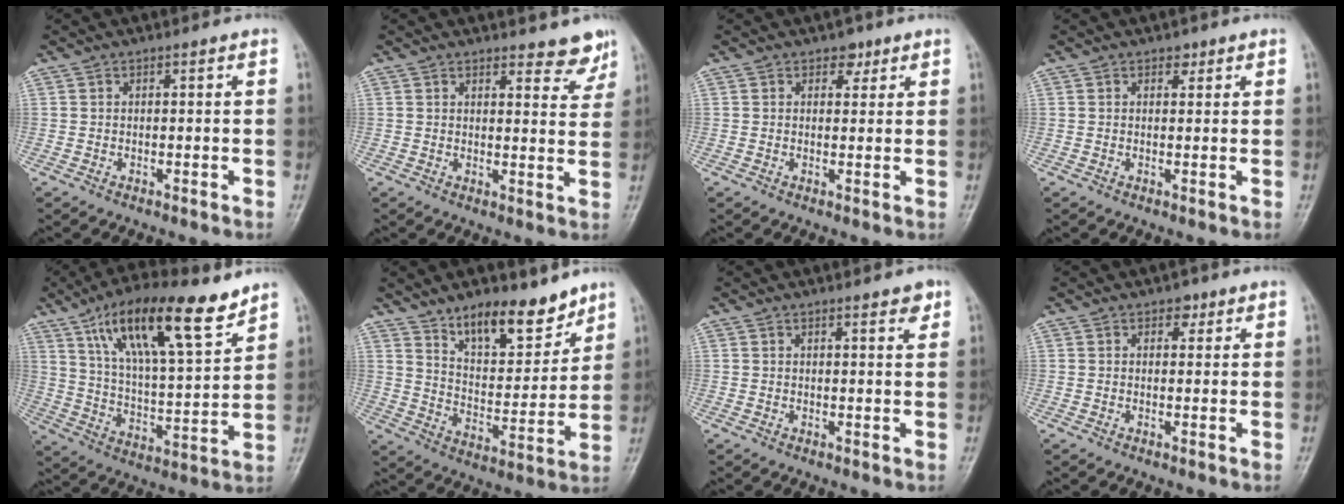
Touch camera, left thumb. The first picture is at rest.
{"total": 5.6, "force": [4.9, 2.0, 1.7], "torque": [0.007, -0.034, 0.051]}
{"total": 2.4, "force": [1.5, 1.6, 0.9], "torque": [0.006, -0.006, 0.017]}
{"total": 1.4, "force": [0.9, 0.9, 0.5], "torque": [0.003, -0.004, 0.010]}
{"total": 20.2, "force": [12.2, 6.3, 14.8], "torque": [-0.225, -0.041, 0.217]}
{"total": 14.1, "force": [10.3, 5.9, 7.6], "torque": [-0.078, -0.082, 0.178]}
{"total": 2.4, "force": [1.7, 0.6, 1.7], "torque": [-0.014, -0.009, 0.020]}
{"total": 1.9, "force": [1.2, 1.3, 0.9], "torque": [0.003, -0.003, 0.011]}